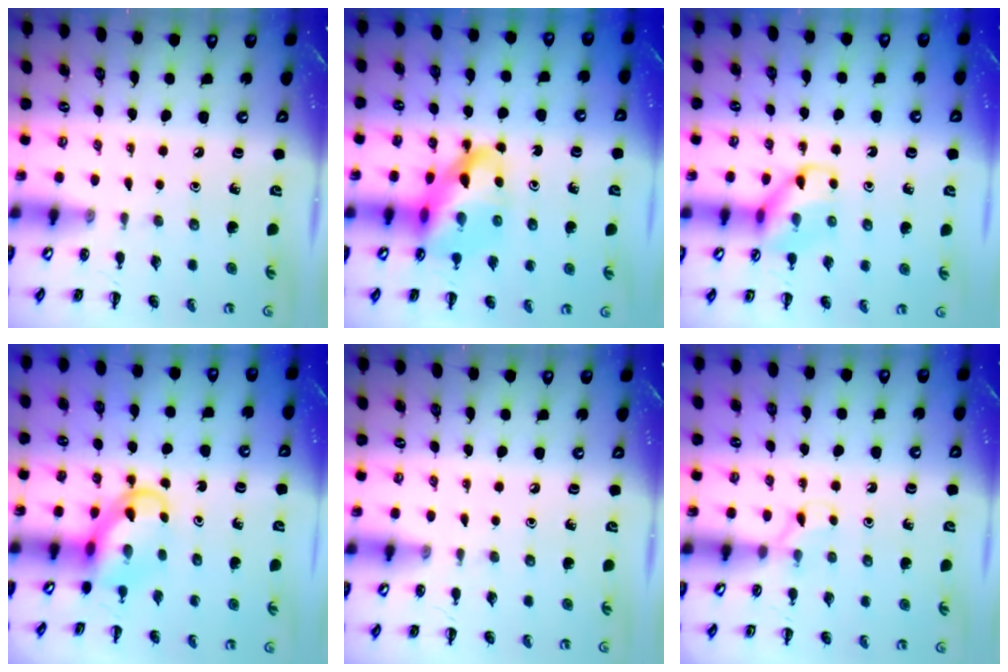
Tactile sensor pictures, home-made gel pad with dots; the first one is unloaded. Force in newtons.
{"total": 13.8, "press": 13.3, "slide": 3.6}
{"total": 10.4, "press": 10.3, "slide": 1.2}
{"total": 5.1, "press": 5.0, "slide": 0.4}
{"total": 0.0}
{"total": 3.6, "press": 3.3, "slide": 1.3}